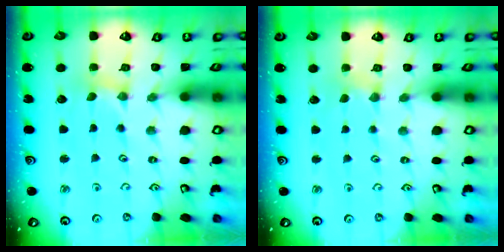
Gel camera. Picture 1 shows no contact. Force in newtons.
{"total": 1.3, "press": 1.3, "slide": 0.2}